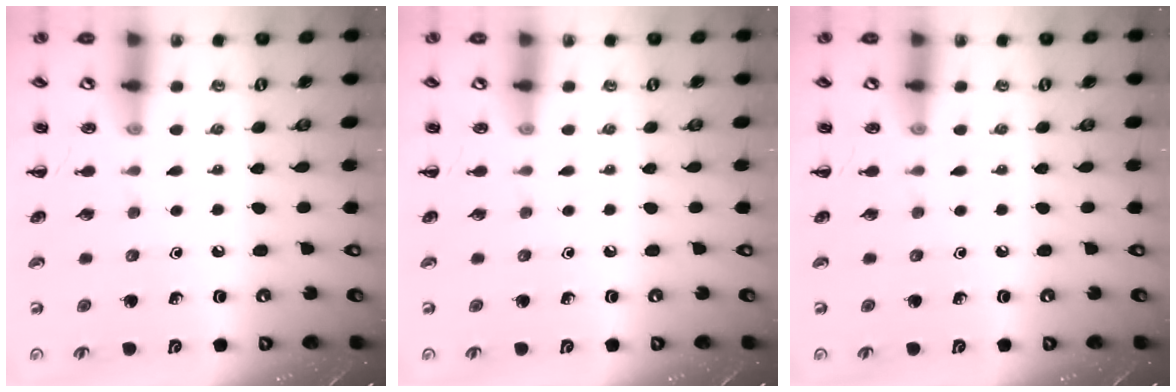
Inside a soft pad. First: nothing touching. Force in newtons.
{"total": 0.0}
{"total": 0.0}